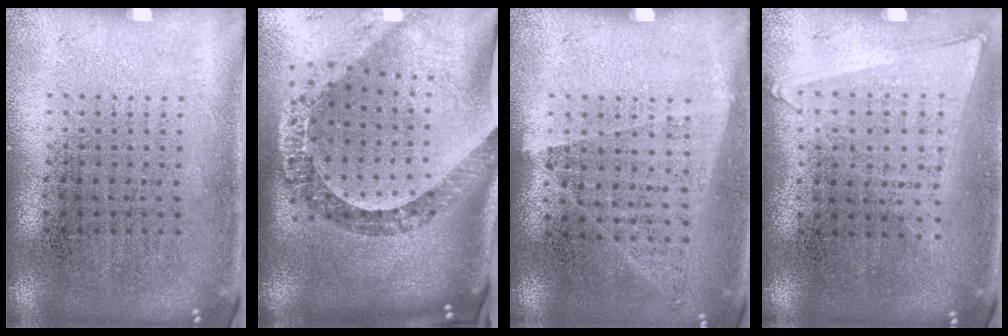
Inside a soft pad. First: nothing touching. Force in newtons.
{"total": 2.5, "press": 2.0, "slide": 1.5}
{"total": 1.0, "press": 0.9, "slide": 0.4}
{"total": 1.1, "press": 1.0, "slide": 0.5}